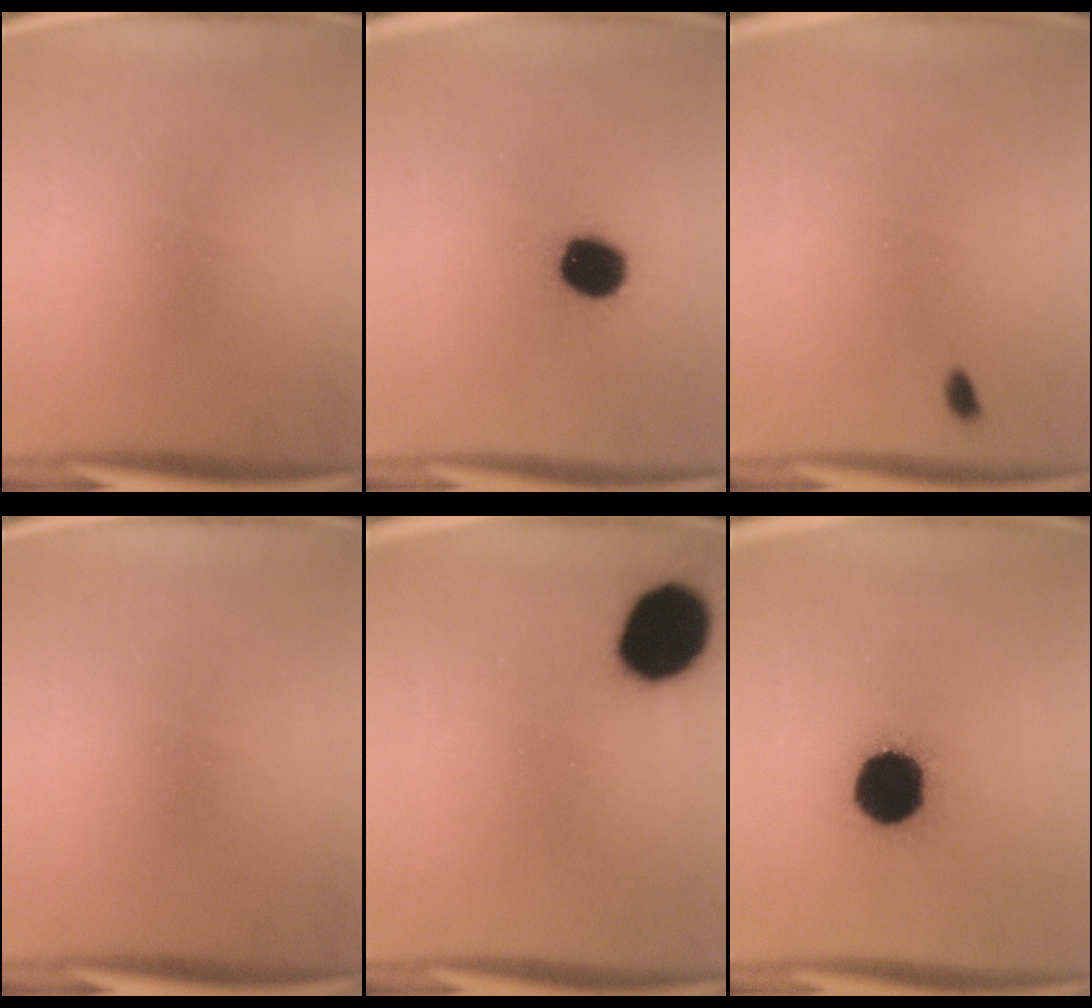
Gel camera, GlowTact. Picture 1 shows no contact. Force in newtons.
{"total": 11.5}
{"total": 0.7}
{"total": 0.0}
{"total": 16.5}
{"total": 19.7}